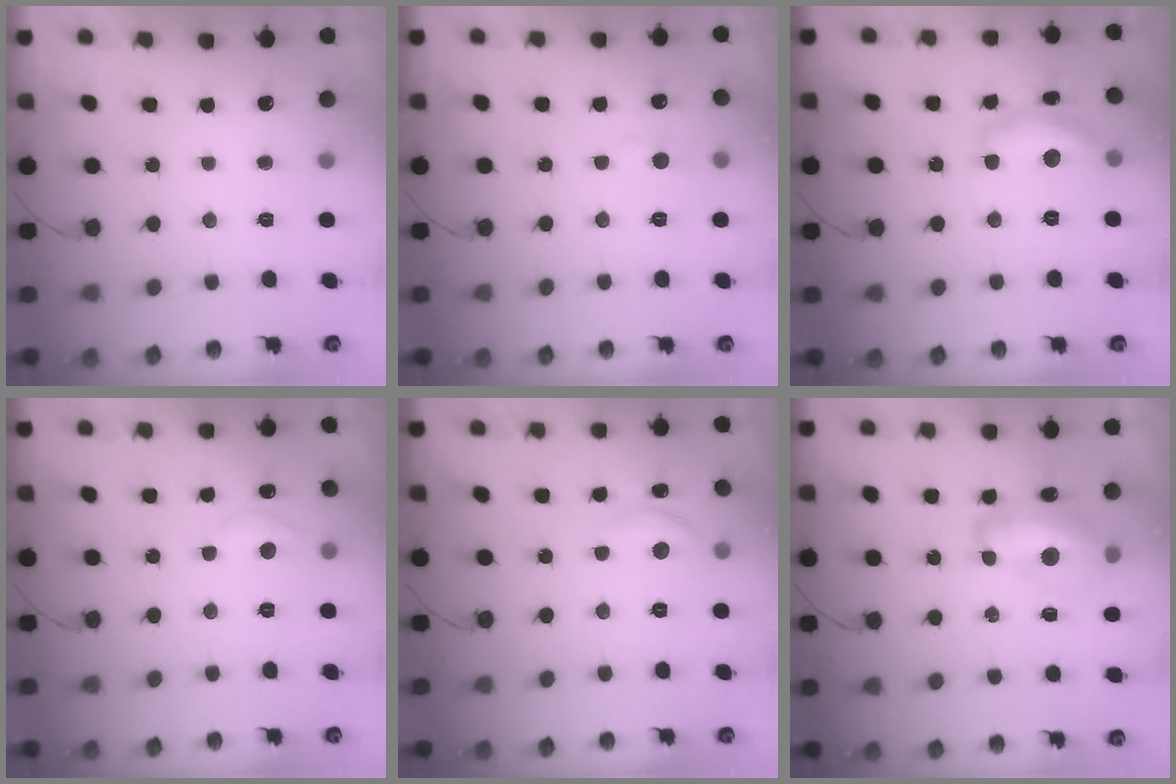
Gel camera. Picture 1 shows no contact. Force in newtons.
{"total": 4.8, "press": 4.7, "slide": 0.7}
{"total": 12.7, "press": 12.7, "slide": 0.7}
{"total": 4.6, "press": 4.6, "slide": 0.5}
{"total": 8.1, "press": 8.1, "slide": 0.6}
{"total": 12.6, "press": 12.6, "slide": 1.3}